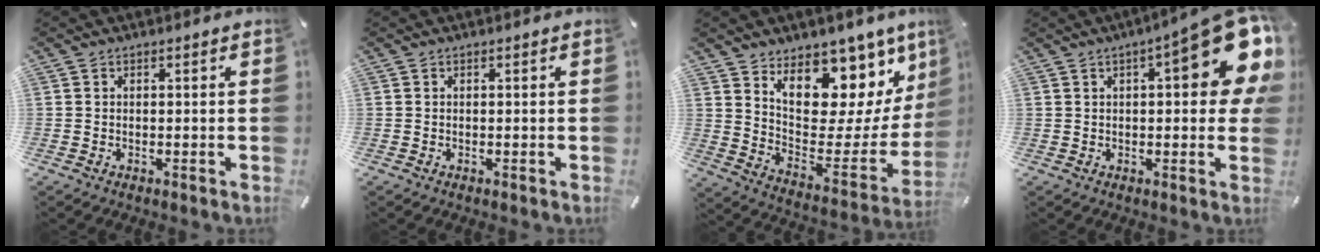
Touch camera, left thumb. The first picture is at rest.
{"total": 0.0}
{"total": 14.2, "force": [10.6, 7.9, 5.1], "torque": [-0.055, -0.118, 0.179]}
{"total": 19.5, "force": [6.9, 6.3, 17.1], "torque": [-0.214, -0.039, 0.102]}